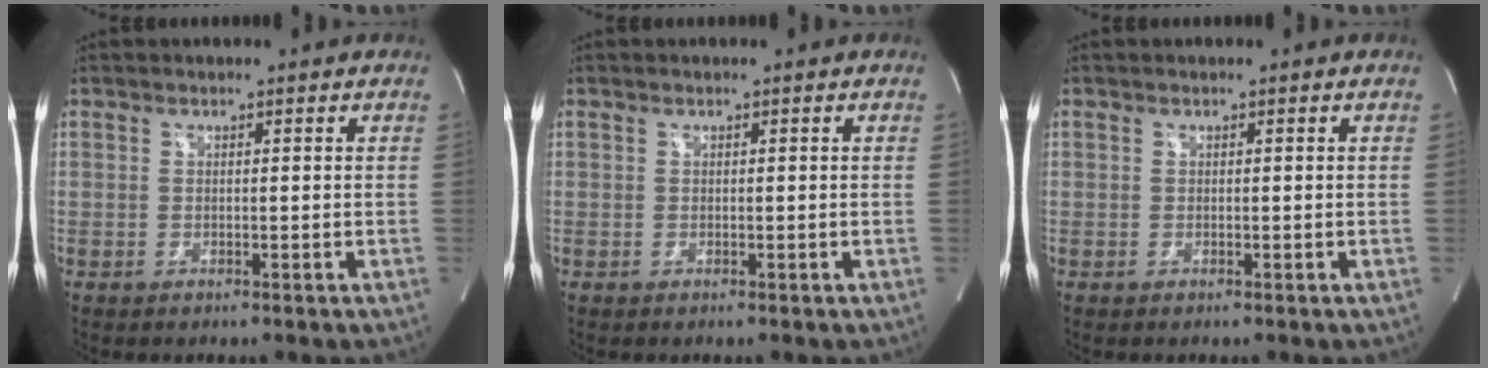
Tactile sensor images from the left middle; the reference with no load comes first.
{"total": 0.0}
{"total": 0.0}